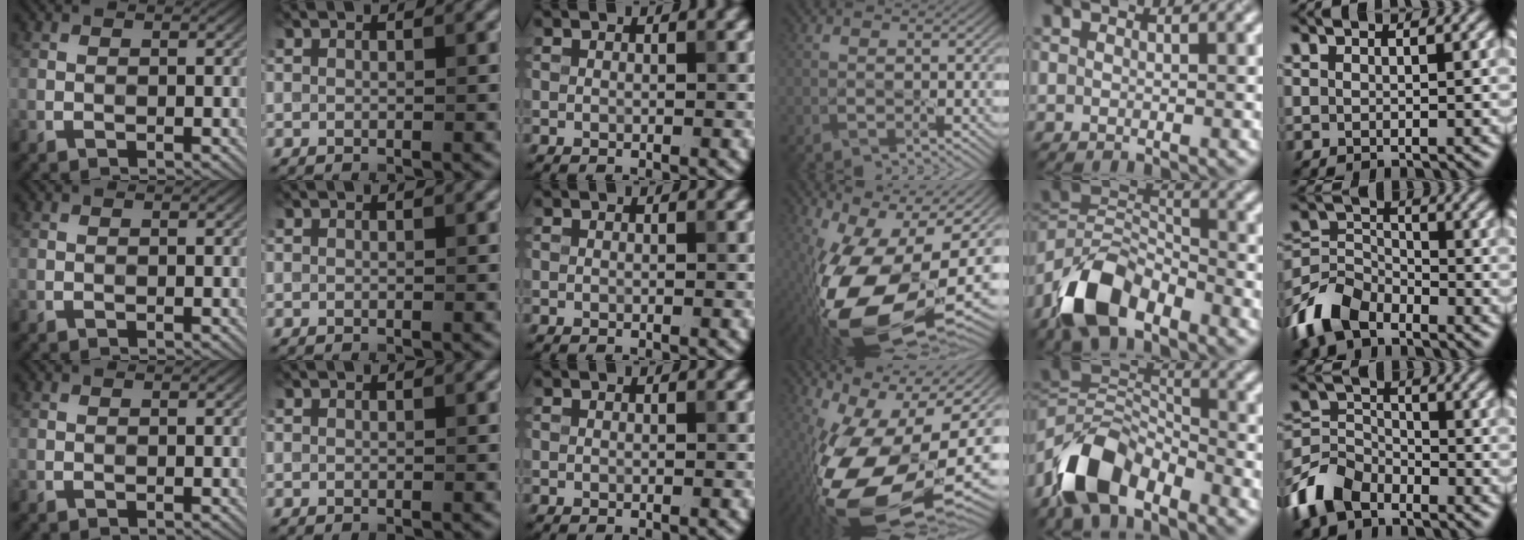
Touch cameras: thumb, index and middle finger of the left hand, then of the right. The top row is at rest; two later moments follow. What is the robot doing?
{"motion": "lift_and_place", "object": "knife"}